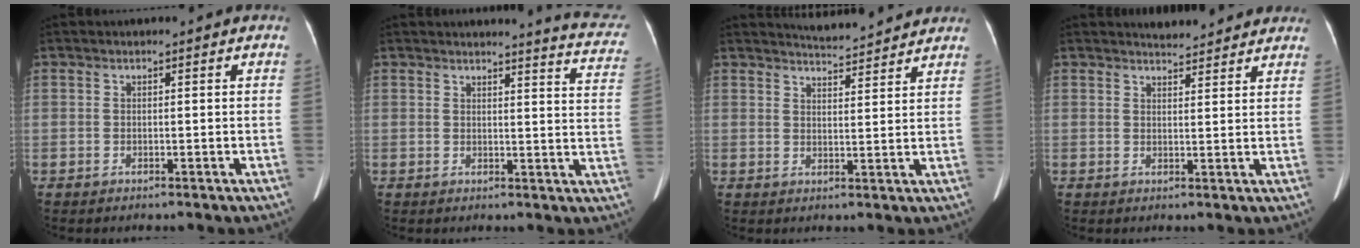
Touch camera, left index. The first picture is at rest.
{"total": 10.0, "force": [9.7, 0.3, 2.2], "torque": [-0.010, -0.071, 0.077]}
{"total": 7.4, "force": [7.2, 0.6, 1.4], "torque": [-0.029, 0.010, 0.094]}
{"total": 6.2, "force": [5.9, 1.3, 1.2], "torque": [-0.012, 0.009, 0.061]}